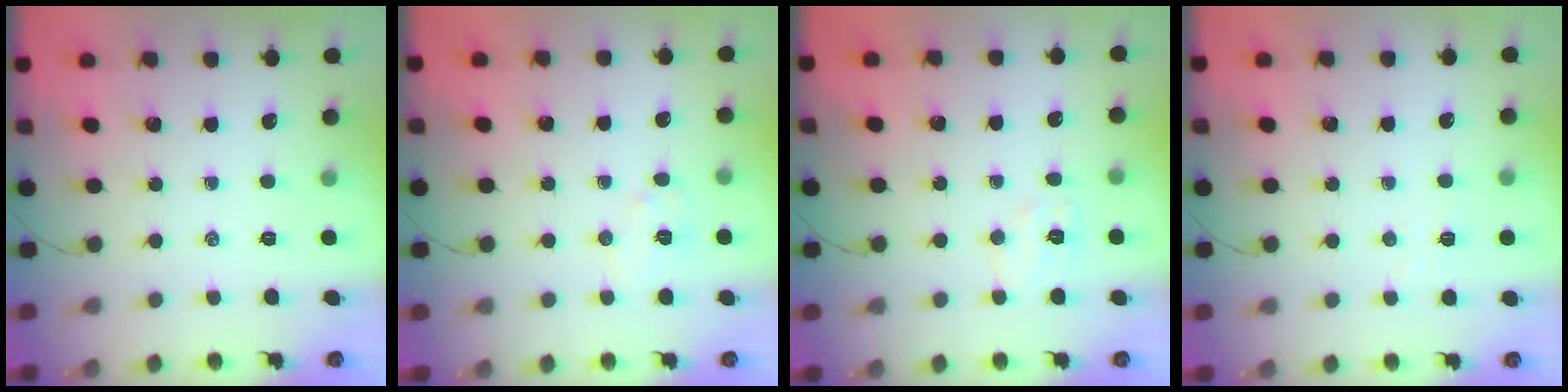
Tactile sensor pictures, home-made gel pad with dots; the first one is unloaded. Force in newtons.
{"total": 6.1, "press": 6.0, "slide": 1.1}
{"total": 5.9, "press": 5.7, "slide": 1.3}
{"total": 2.6, "press": 2.5, "slide": 0.8}